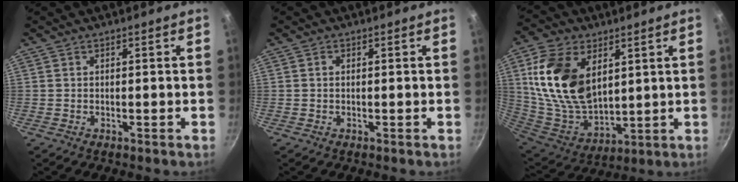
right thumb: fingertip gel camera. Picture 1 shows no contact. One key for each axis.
{"total": 0.7, "fx": 0.1, "fy": 0.5, "fz": 0.4, "tx": -0.006, "ty": 0.004, "tz": 0.001}
{"total": 19.9, "fx": 6.1, "fy": 12.4, "fz": 14.3, "tx": -0.252, "ty": -0.033, "tz": 0.130}